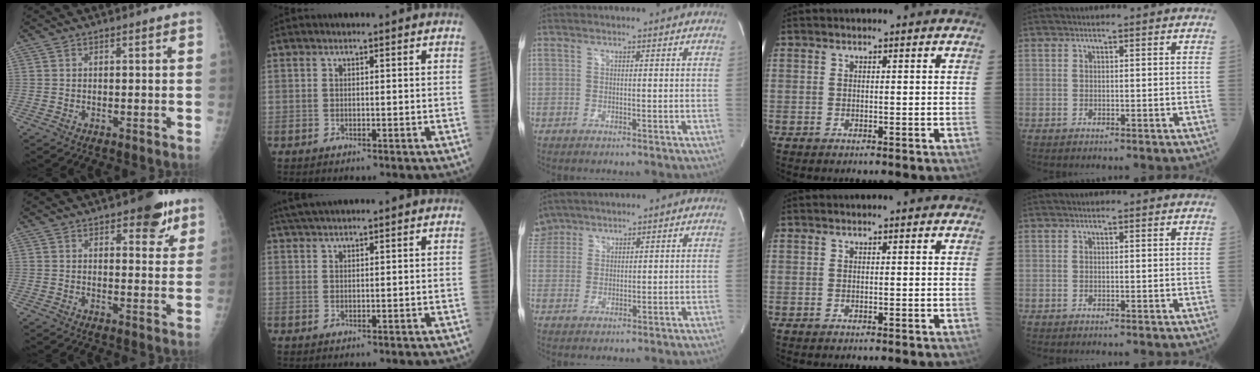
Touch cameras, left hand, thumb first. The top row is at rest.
{"thumb": {"total": 8.2, "force": [5.0, 3.6, 5.4], "torque": [-0.039, -0.021, 0.062]}, "index": {"total": 4.2, "force": [3.7, 0.5, 1.9], "torque": [-0.032, 0.028, 0.068]}, "middle": {"total": 5.0, "force": [4.2, 2.7, -0.3], "torque": [0.010, 0.011, 0.085]}}